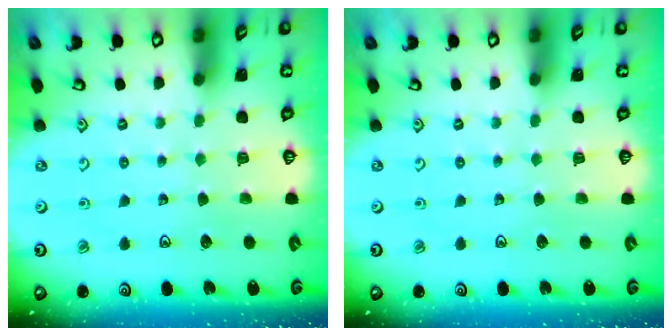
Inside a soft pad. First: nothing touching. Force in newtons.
{"total": 0.0}